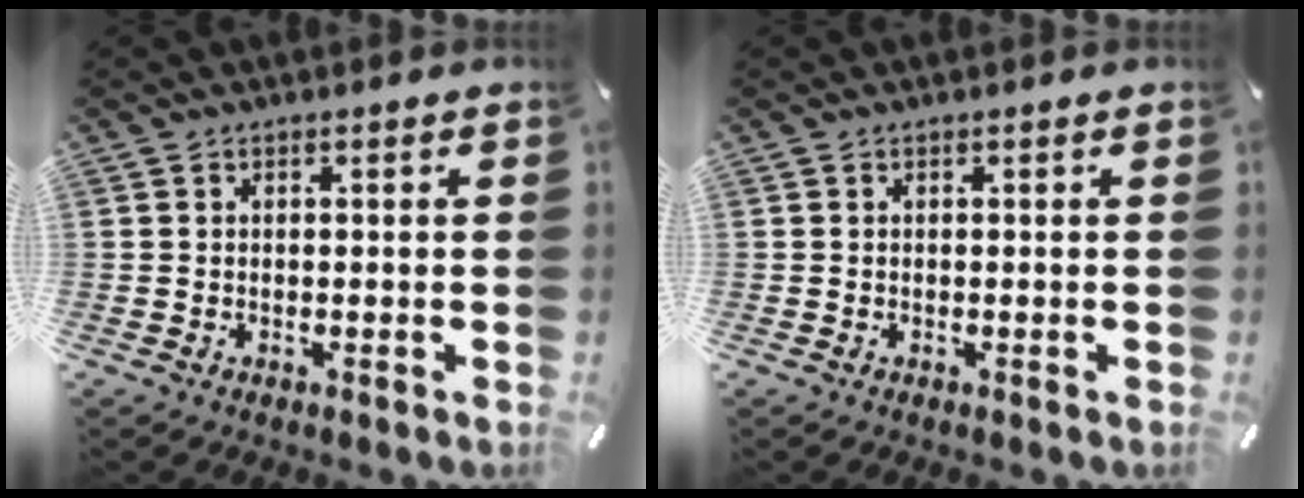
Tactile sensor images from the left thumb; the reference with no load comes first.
{"total": 0.0}